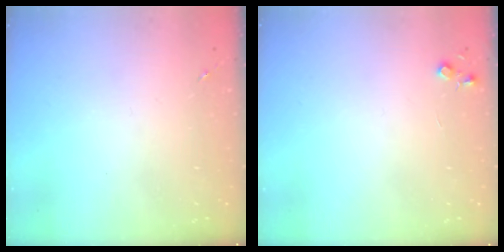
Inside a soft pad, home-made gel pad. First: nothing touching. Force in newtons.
{"total": 4.4, "press": 4.3, "slide": 0.5}